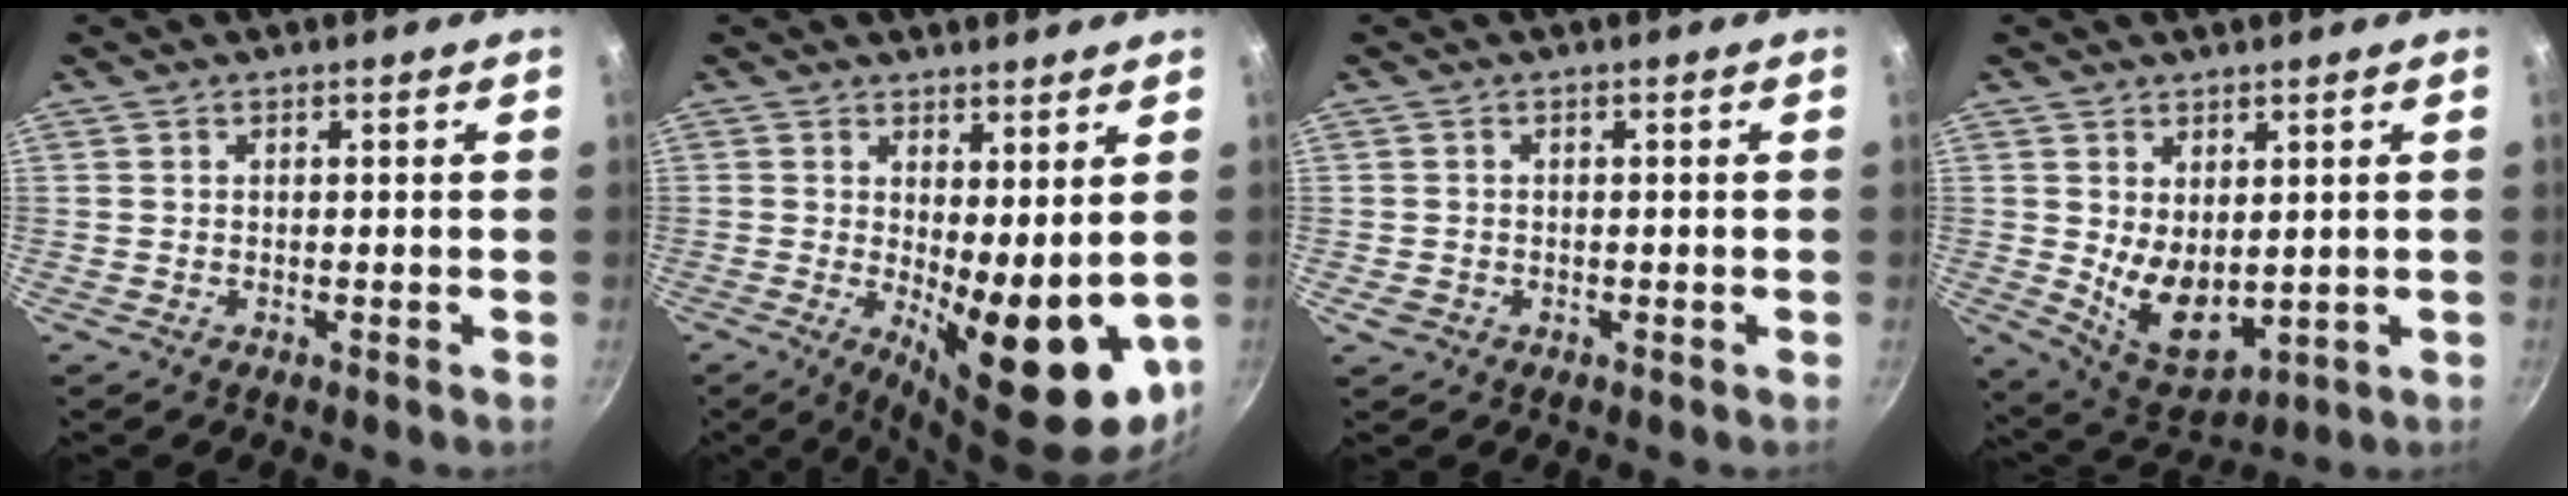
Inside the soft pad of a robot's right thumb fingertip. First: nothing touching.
{"total": 13.3, "force": [0.6, 5.0, 12.3], "torque": [-0.142, -0.029, 0.024]}
{"total": 1.8, "force": [-0.6, 1.5, 0.7], "torque": [-0.013, 0.002, -0.008]}
{"total": 9.7, "force": [1.1, 6.1, 7.5], "torque": [-0.098, -0.030, 0.046]}